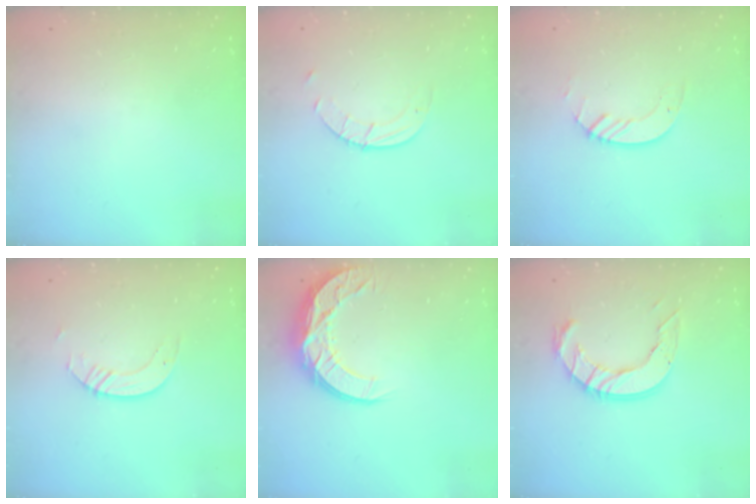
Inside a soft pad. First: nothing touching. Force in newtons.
{"total": 4.0, "press": 4.0, "slide": 0.4}
{"total": 2.8, "press": 2.8, "slide": 0.3}
{"total": 3.2, "press": 3.1, "slide": 0.3}
{"total": 11.3, "press": 11.3, "slide": 0.7}
{"total": 10.6, "press": 10.5, "slide": 0.9}